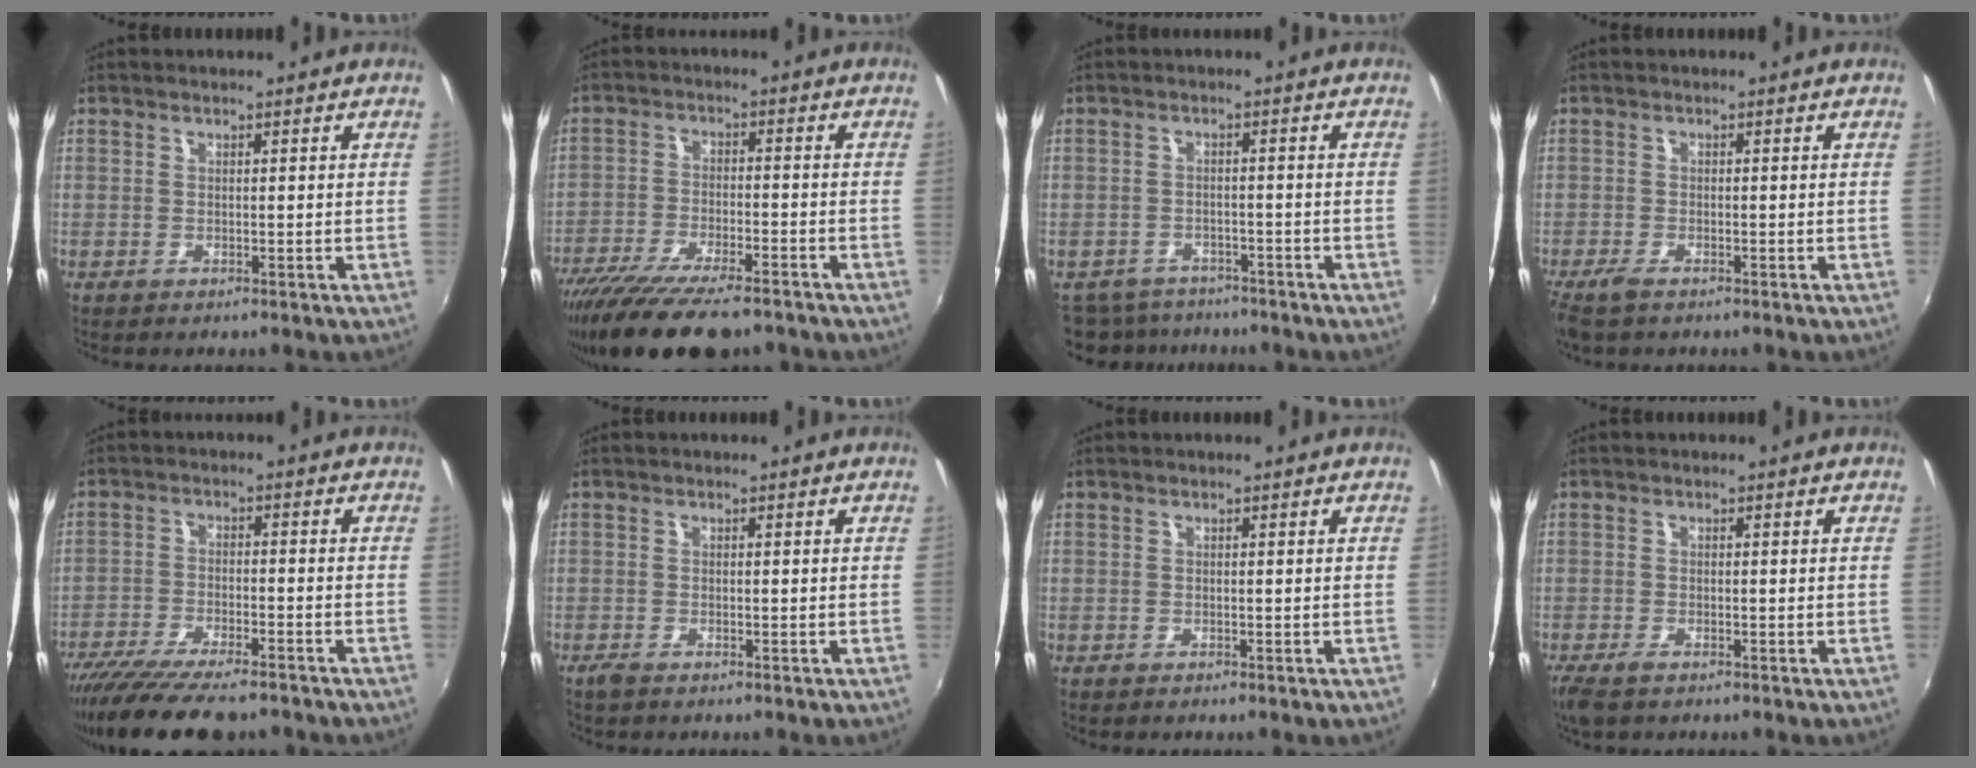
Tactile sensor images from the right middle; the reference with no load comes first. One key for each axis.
{"total": 17.2, "fx": -13.8, "fy": 4.2, "fz": 9.3, "tx": -0.188, "ty": -0.047, "tz": -0.227}
{"total": 8.9, "fx": -7.5, "fy": 4.2, "fz": 2.2, "tx": -0.065, "ty": -0.012, "tz": -0.112}
{"total": 3.4, "fx": -2.5, "fy": 1.0, "fz": 2.1, "tx": -0.052, "ty": -0.013, "tz": -0.049}
{"total": 15.6, "fx": -13.0, "fy": 3.5, "fz": 8.0, "tx": -0.164, "ty": -0.043, "tz": -0.212}
{"total": 1.3, "fx": -1.1, "fy": 0.3, "fz": 0.6, "tx": -0.014, "ty": -0.005, "tz": -0.022}
{"total": 0.0}
{"total": 4.0, "fx": -2.9, "fy": 1.3, "fz": 2.5, "tx": -0.059, "ty": -0.018, "tz": -0.053}